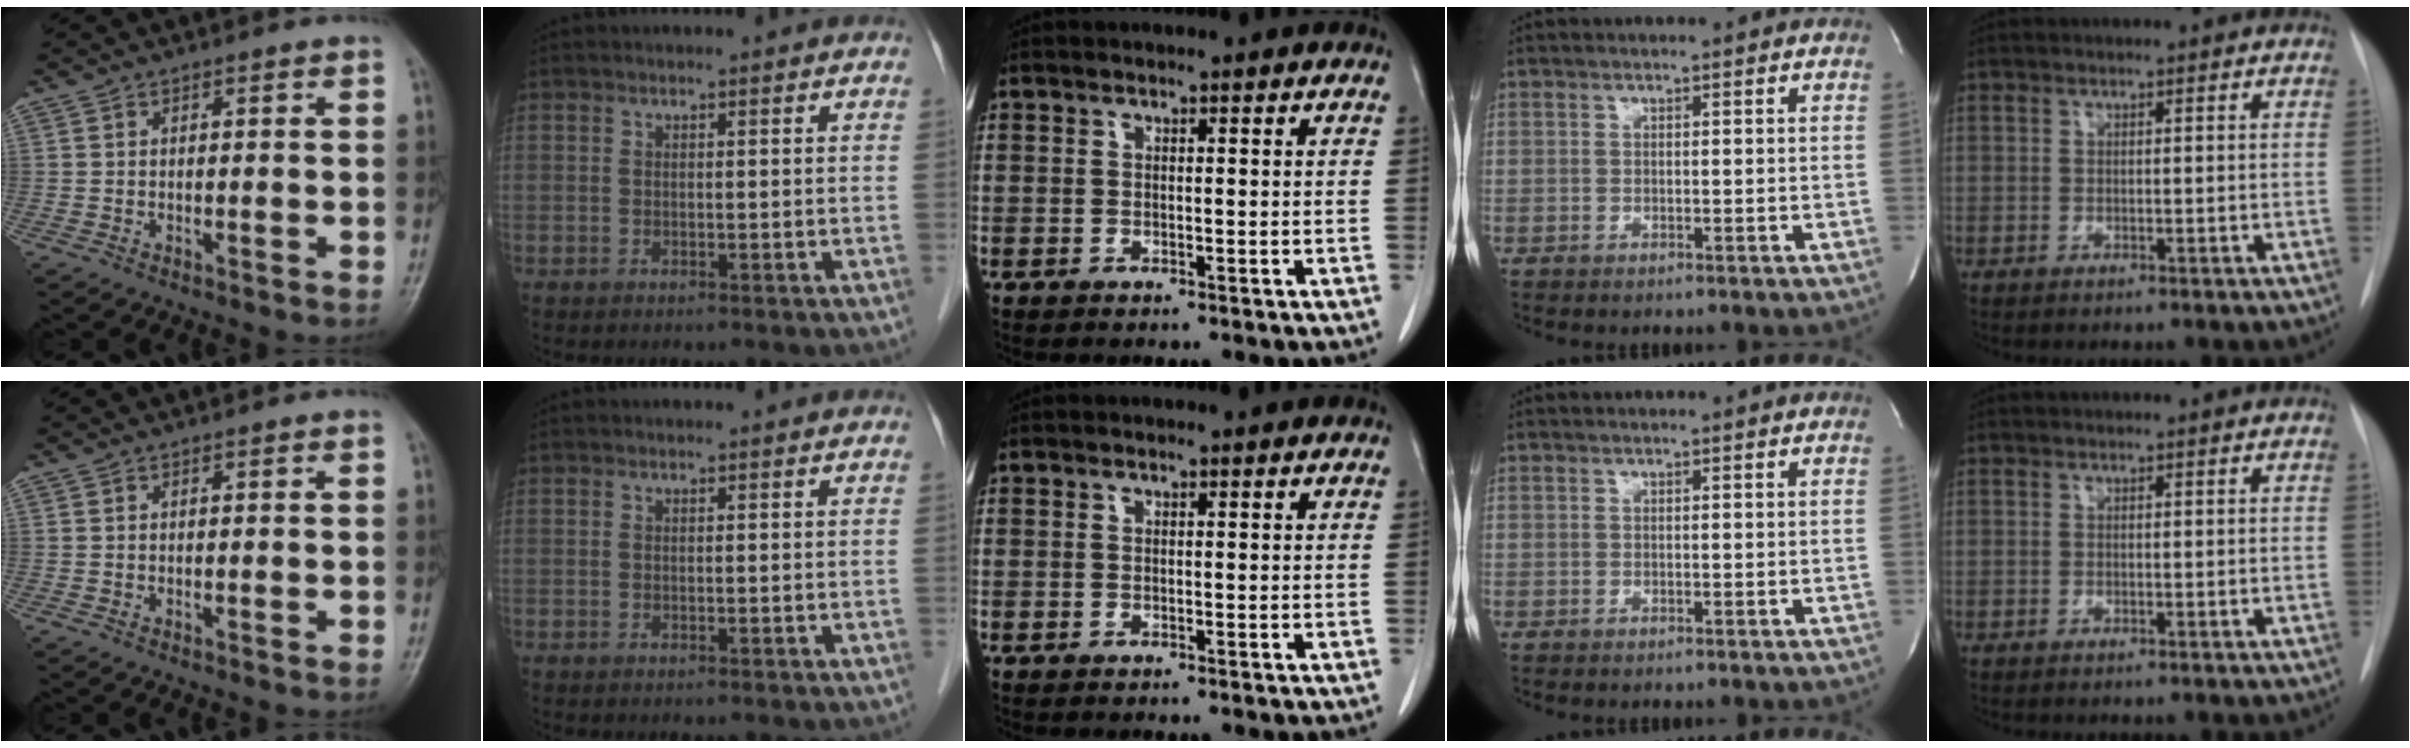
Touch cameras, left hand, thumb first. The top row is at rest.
{}